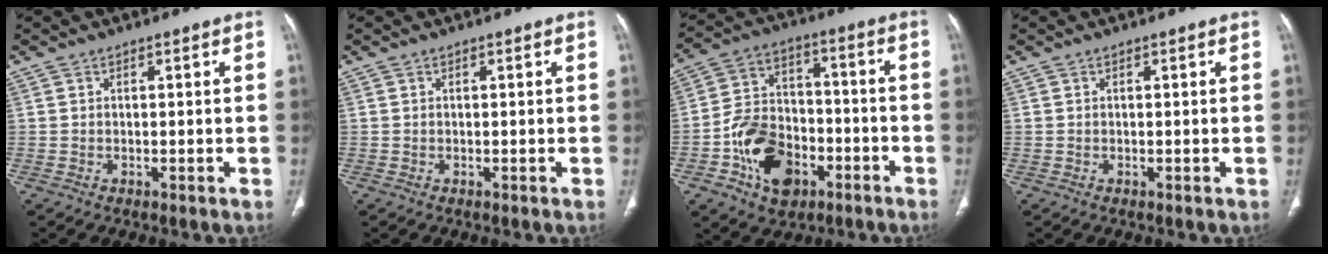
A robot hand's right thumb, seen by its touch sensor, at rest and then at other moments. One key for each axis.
{"total": 0.0}
{"total": 14.9, "fx": -6.3, "fy": 10.3, "fz": 8.7, "tx": -0.120, "ty": 0.042, "tz": -0.106}
{"total": 0.0}